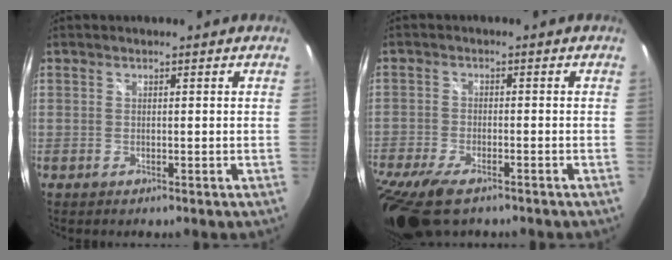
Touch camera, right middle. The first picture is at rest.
{"total": 12.4, "force": [-8.8, 4.6, 7.5], "torque": [-0.190, -0.053, -0.160]}